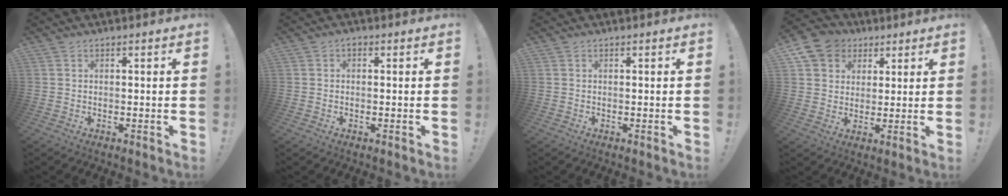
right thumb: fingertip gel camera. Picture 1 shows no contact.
{"total": 0.6, "force": [0.1, 0.4, 0.4], "torque": [-0.009, 0.003, 0.001]}
{"total": 0.0}
{"total": 9.1, "force": [3.9, 7.9, 2.5], "torque": [-0.032, -0.022, 0.079]}